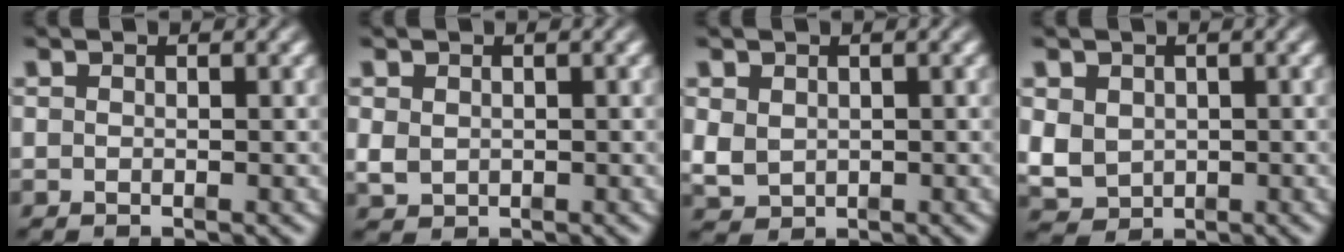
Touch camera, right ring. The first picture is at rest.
{"total": 1.4, "force": [0.0, 1.3, 0.6], "torque": [-0.019, -0.011, 0.010]}
{"total": 2.6, "force": [0.2, 2.4, 1.1], "torque": [-0.034, -0.018, 0.019]}
{"total": 5.1, "force": [-0.5, 4.6, 2.1], "torque": [-0.065, -0.034, 0.012]}